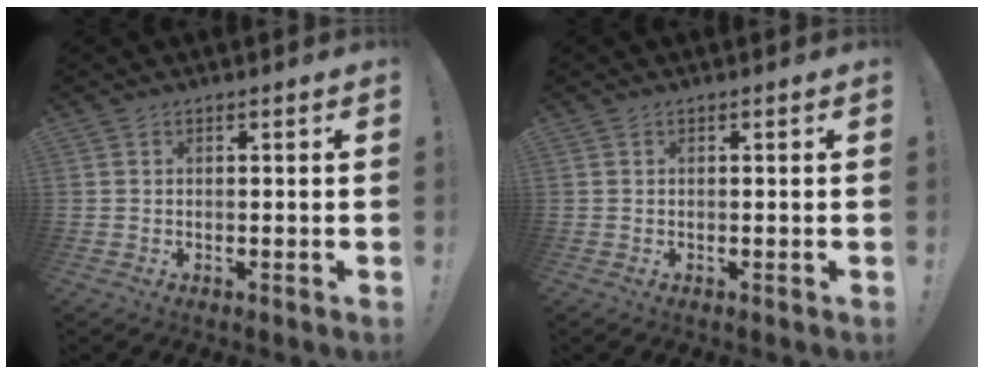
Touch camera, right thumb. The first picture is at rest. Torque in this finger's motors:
{"motor_torque": [-0.13, -0.01, -0.07, 0.10, 0.00]}